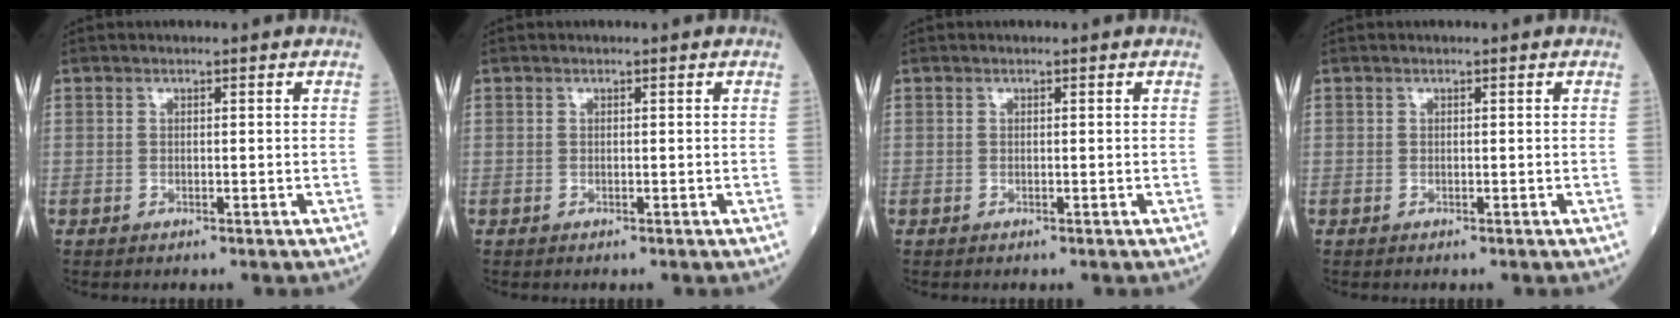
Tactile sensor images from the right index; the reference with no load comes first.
{"total": 0.0}
{"total": 0.0}
{"total": 0.0}